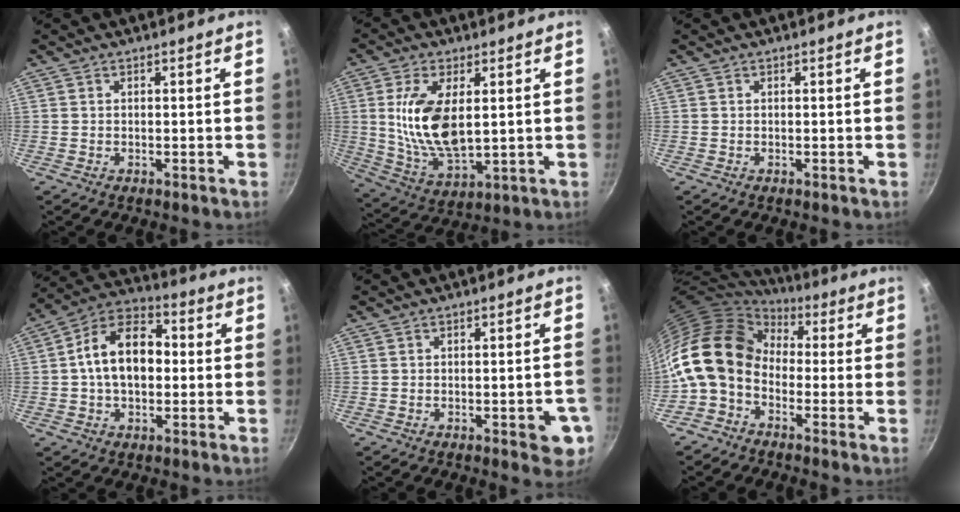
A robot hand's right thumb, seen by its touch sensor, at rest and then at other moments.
{"total": 14.2, "force": [2.4, 7.0, 12.2], "torque": [-0.228, -0.017, 0.054]}
{"total": 0.0}
{"total": 14.2, "force": [0.4, 9.4, 10.7], "torque": [-0.149, 0.034, -0.011]}
{"total": 6.6, "force": [-2.2, 2.5, 5.7], "torque": [-0.048, 0.006, -0.025]}
{"total": 15.0, "force": [-0.4, 11.6, 9.5], "torque": [-0.169, 0.035, -0.031]}